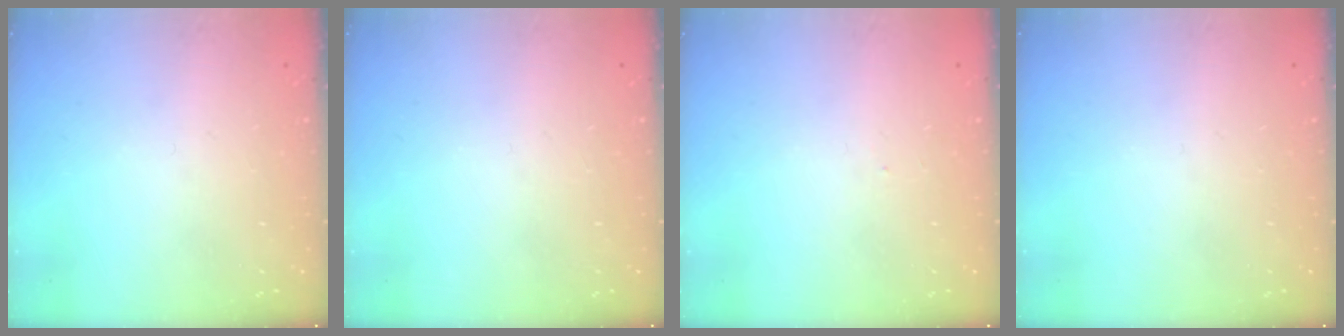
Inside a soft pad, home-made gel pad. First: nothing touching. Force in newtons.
{"total": 0.0}
{"total": 2.1, "press": 2.1, "slide": 0.1}
{"total": 0.0}